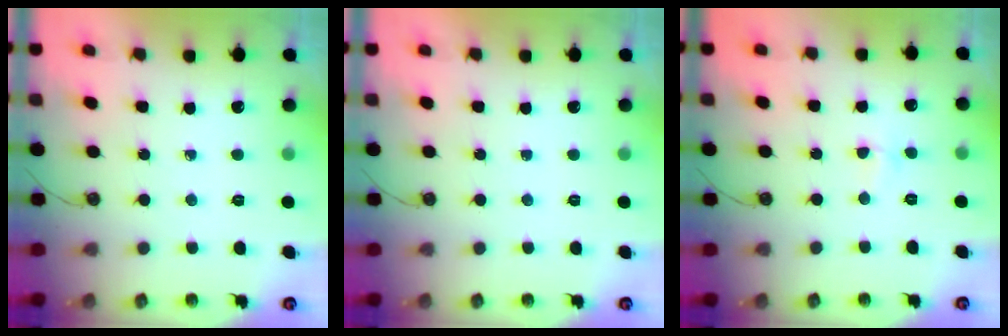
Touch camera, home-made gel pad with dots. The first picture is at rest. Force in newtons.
{"total": 0.0}
{"total": 2.9, "press": 2.8, "slide": 0.7}